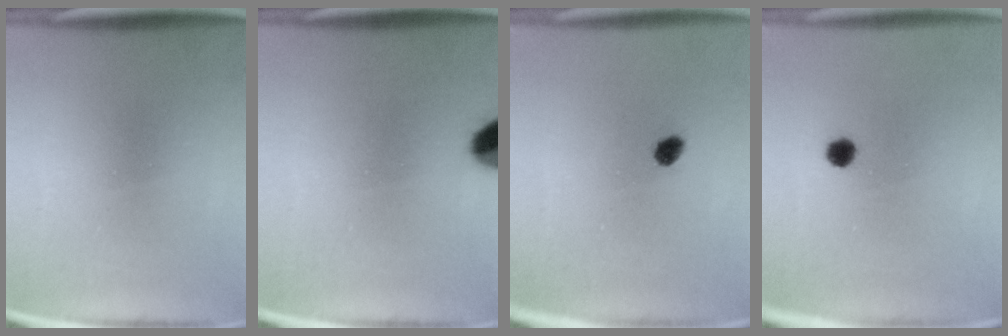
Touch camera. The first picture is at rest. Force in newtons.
{"total": 7.2}
{"total": 2.2}
{"total": 1.8}